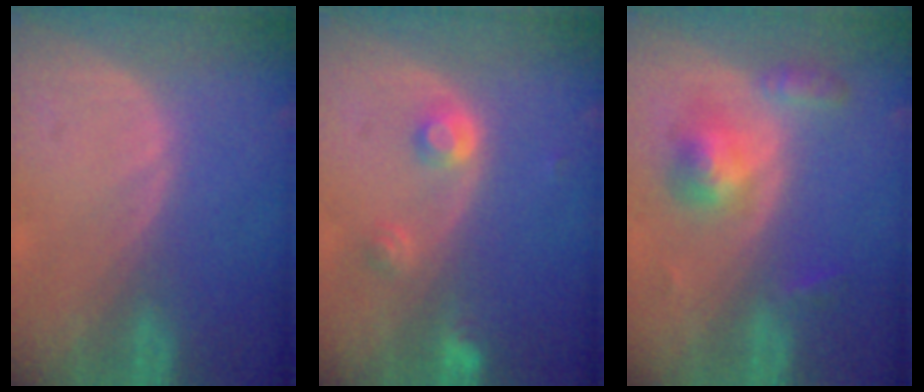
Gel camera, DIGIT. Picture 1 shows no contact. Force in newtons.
{"total": 3.1, "press": 3.1, "slide": 0.2}
{"total": 5.3, "press": 5.0, "slide": 1.7}